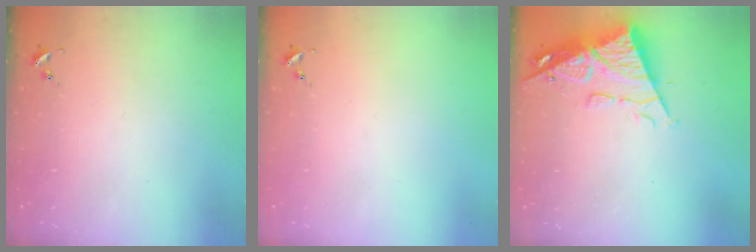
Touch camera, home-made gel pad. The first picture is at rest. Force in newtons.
{"total": 0.0}
{"total": 13.0, "press": 12.9, "slide": 1.4}